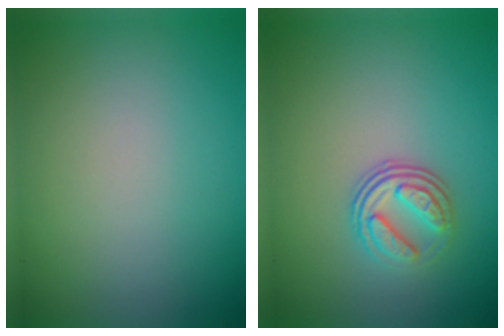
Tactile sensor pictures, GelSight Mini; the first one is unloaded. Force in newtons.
{"total": 3.1, "press": 2.4, "slide": 1.9}